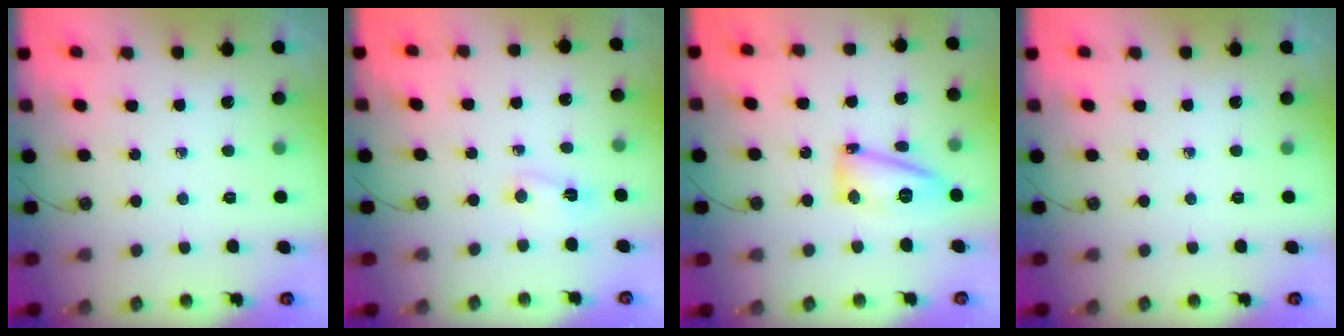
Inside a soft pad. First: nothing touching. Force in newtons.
{"total": 3.4, "press": 2.6, "slide": 2.2}
{"total": 12.7, "press": 12.6, "slide": 1.4}
{"total": 0.0}